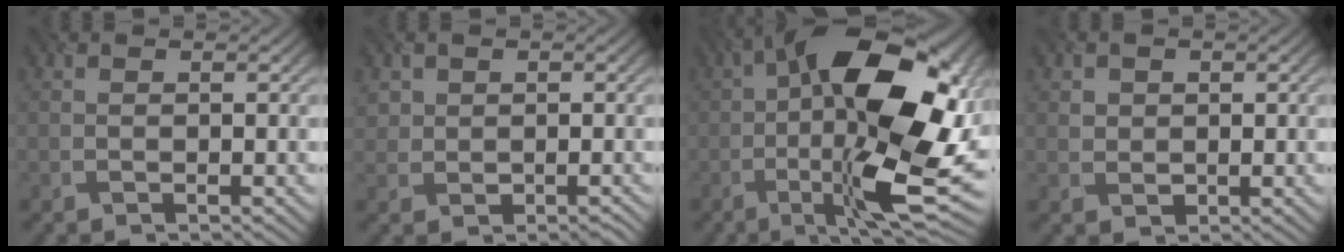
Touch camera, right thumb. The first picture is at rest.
{"total": 2.6, "force": [0.4, 2.5, 0.5], "torque": [-0.006, -0.006, 0.009]}
{"total": 19.4, "force": [-0.8, 7.3, 17.9], "torque": [-0.288, 0.015, -0.021]}
{"total": 1.8, "force": [0.4, 1.7, 0.4], "torque": [-0.011, -0.005, 0.007]}